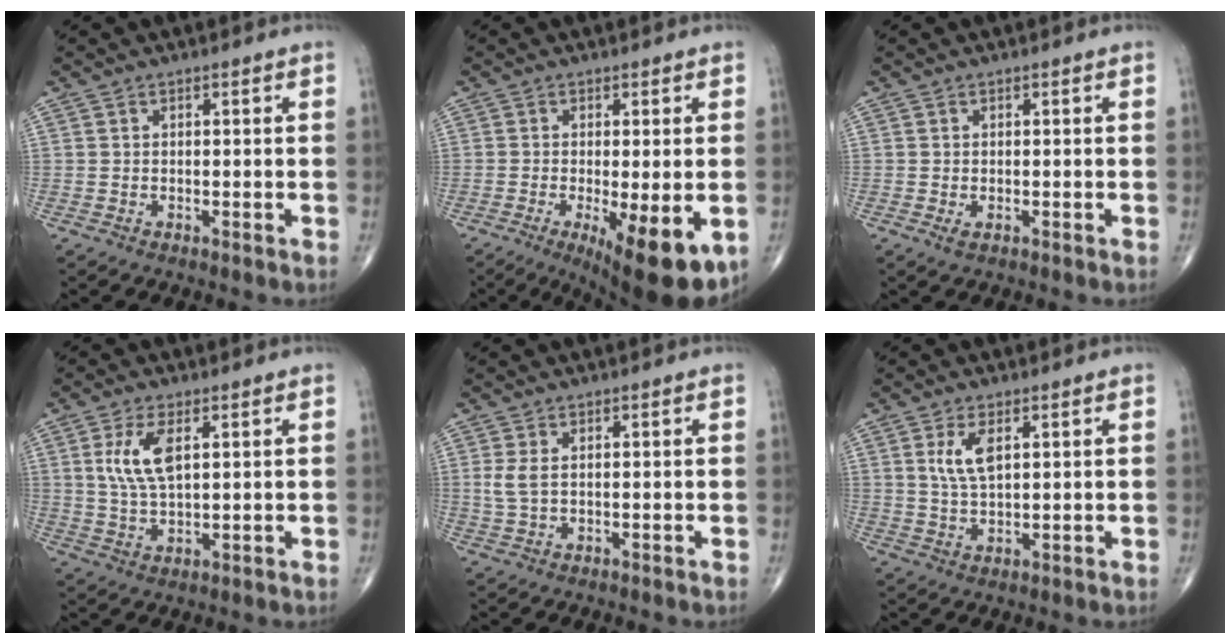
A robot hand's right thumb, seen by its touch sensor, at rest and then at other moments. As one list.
[{"total": 13.1, "force": [-4.6, 3.9, 11.7], "torque": [-0.147, -0.021, -0.058]}, {"total": 1.1, "force": [-0.3, 0.6, 0.9], "torque": [-0.016, -0.004, -0.004]}, {"total": 7.6, "force": [2.3, 3.3, 6.4], "torque": [-0.133, -0.007, 0.050]}, {"total": 2.7, "force": [0.5, 1.3, 2.3], "torque": [-0.061, 0.004, 0.017]}, {"total": 5.3, "force": [1.9, 2.3, 4.4], "torque": [-0.087, -0.008, 0.042]}]